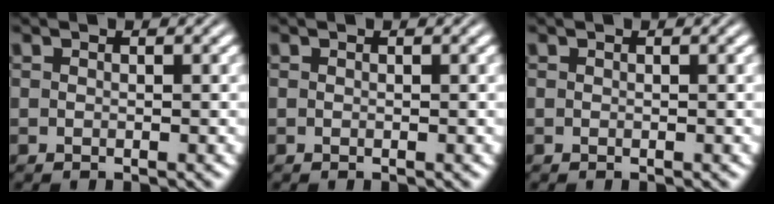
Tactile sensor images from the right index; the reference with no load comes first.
{"total": 0.0}
{"total": 0.0}